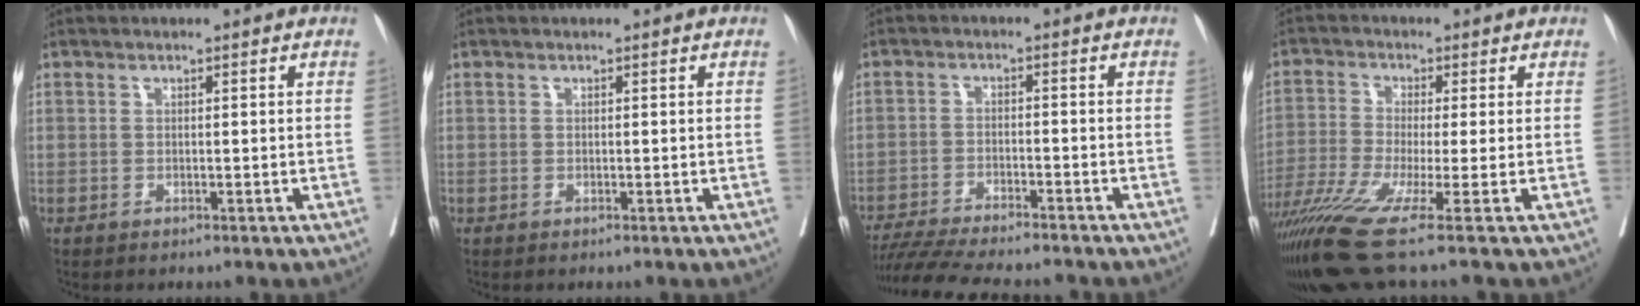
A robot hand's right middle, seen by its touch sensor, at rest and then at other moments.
{"total": 0.0}
{"total": 13.4, "force": [-12.1, 1.3, 5.7], "torque": [-0.090, -0.015, -0.183]}
{"total": 13.7, "force": [-8.7, -0.5, 10.6], "torque": [-0.206, -0.042, -0.157]}